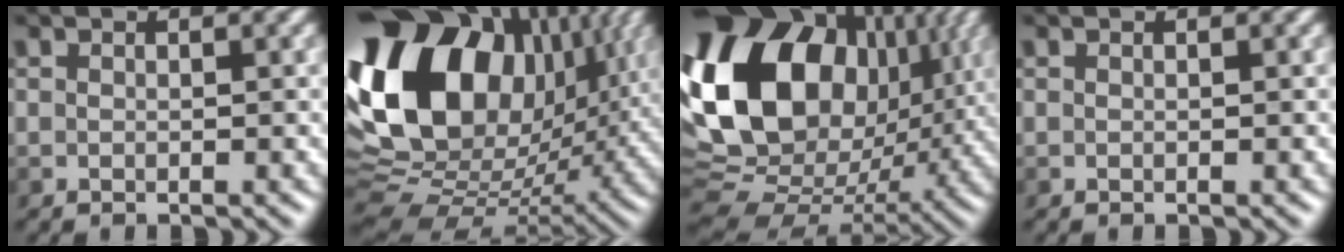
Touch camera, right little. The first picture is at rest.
{"total": 20.0, "force": [5.0, 14.1, 13.3], "torque": [-0.300, 0.020, 0.090]}
{"total": 19.8, "force": [4.5, 14.3, 13.0], "torque": [-0.274, 0.007, 0.092]}
{"total": 0.0}